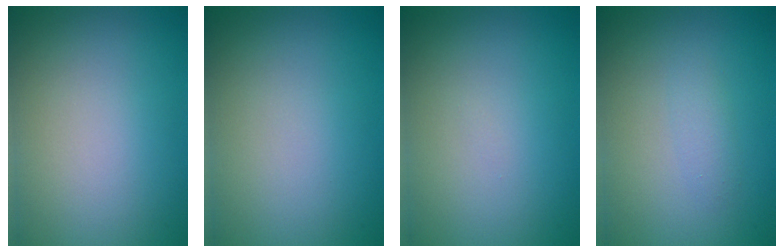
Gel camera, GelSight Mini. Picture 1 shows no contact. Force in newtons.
{"total": 0.0}
{"total": 0.0}
{"total": 1.2, "press": 1.2, "slide": 0.1}